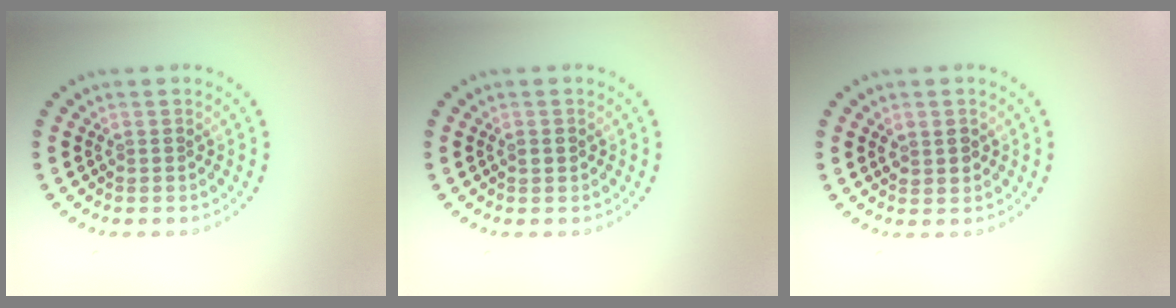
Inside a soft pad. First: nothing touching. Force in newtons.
{"total": 0.9, "press": 0.9, "slide": 0.0}
{"total": 1.6, "press": 1.5, "slide": 0.5}